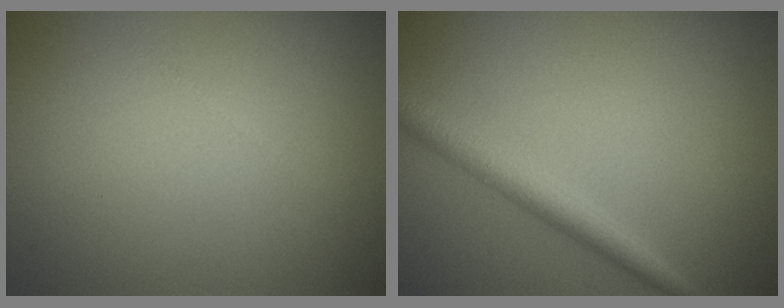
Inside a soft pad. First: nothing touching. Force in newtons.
{"total": 2.9, "press": 2.9, "slide": 0.1}